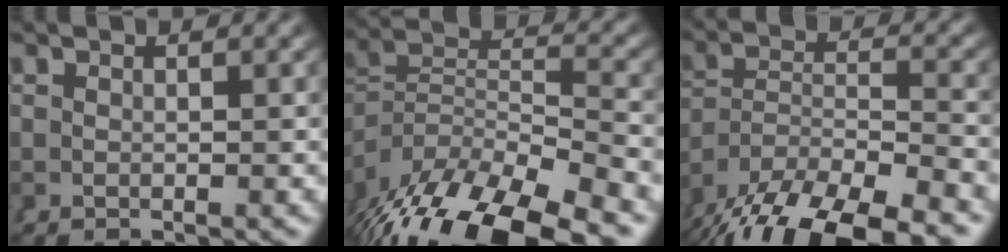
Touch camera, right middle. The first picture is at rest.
{"total": 10.1, "force": [-4.6, 5.7, 6.9], "torque": [-0.137, -0.043, -0.053]}
{"total": 10.3, "force": [-6.4, 5.8, 5.6], "torque": [-0.102, -0.029, -0.092]}